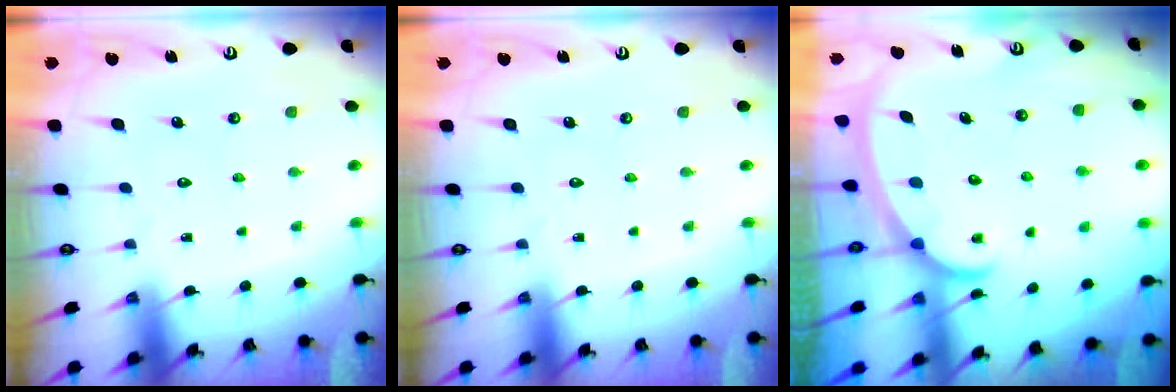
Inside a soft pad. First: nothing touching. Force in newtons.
{"total": 0.0}
{"total": 2.4, "press": 2.4, "slide": 0.3}